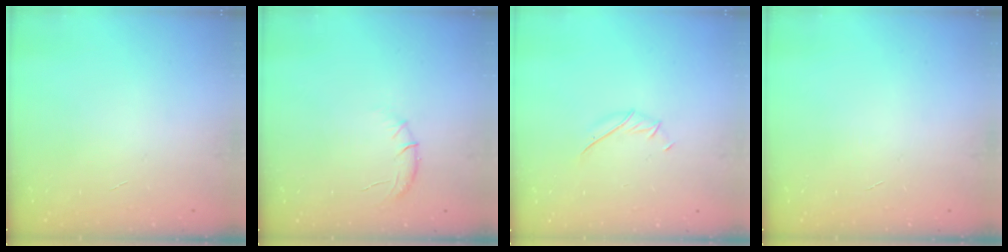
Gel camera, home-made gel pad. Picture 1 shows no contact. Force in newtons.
{"total": 6.1, "press": 5.7, "slide": 2.2}
{"total": 4.6, "press": 4.5, "slide": 0.9}
{"total": 0.0}